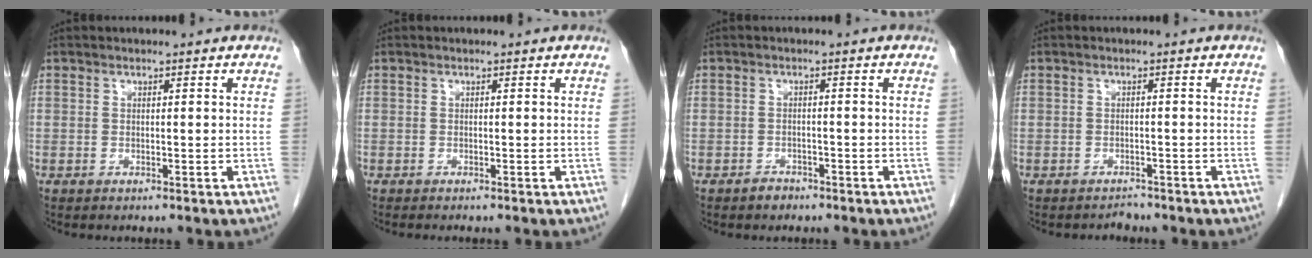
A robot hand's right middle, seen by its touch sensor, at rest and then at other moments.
{"total": 0.6, "force": [-0.5, -0.1, 0.3], "torque": [0.000, 0.001, -0.009]}
{"total": 1.6, "force": [-1.3, 0.8, 0.3], "torque": [-0.007, 0.002, -0.020]}
{"total": 1.2, "force": [-1.1, 0.4, -0.4], "torque": [0.006, -0.003, -0.019]}